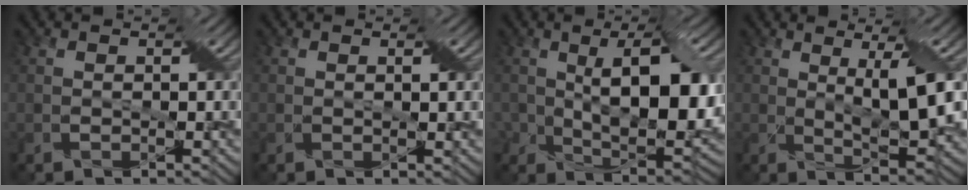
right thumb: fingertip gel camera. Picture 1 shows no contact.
{"total": 0.8, "force": [0.4, 0.0, 0.7], "torque": [-0.012, 0.002, 0.006]}
{"total": 12.1, "force": [1.4, 5.9, 10.5], "torque": [-0.173, -0.011, 0.031]}
{"total": 7.8, "force": [1.6, 1.6, 7.4], "torque": [-0.128, 0.004, 0.031]}